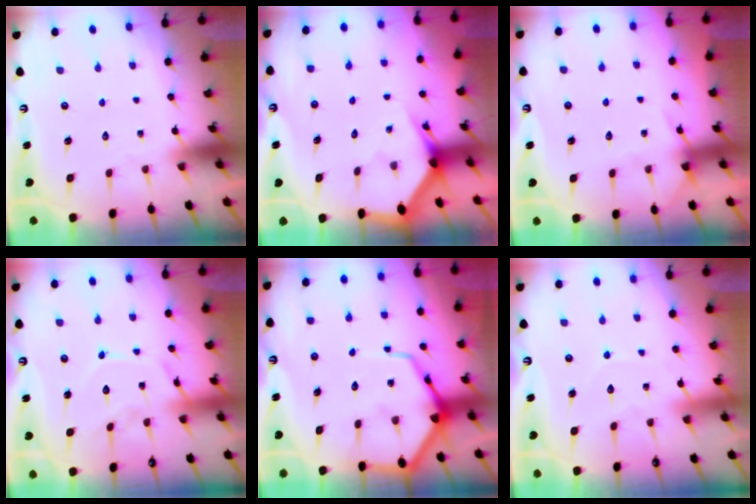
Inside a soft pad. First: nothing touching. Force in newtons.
{"total": 2.7, "press": 2.7, "slide": 0.1}
{"total": 5.0, "press": 4.9, "slide": 0.6}
{"total": 10.8, "press": 10.8, "slide": 0.3}
{"total": 9.6, "press": 9.6, "slide": 1.0}
{"total": 4.5, "press": 4.4, "slide": 0.6}